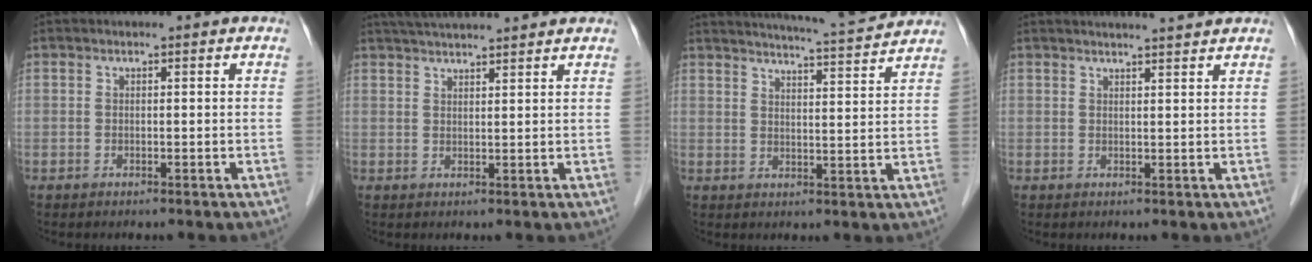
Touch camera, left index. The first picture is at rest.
{"total": 9.0, "force": [8.2, 0.0, 3.6], "torque": [-0.063, 0.035, 0.120]}
{"total": 11.2, "force": [10.7, -0.5, 3.3], "torque": [-0.061, 0.000, 0.141]}
{"total": 5.5, "force": [5.1, -0.6, 1.9], "torque": [-0.025, 0.012, 0.059]}